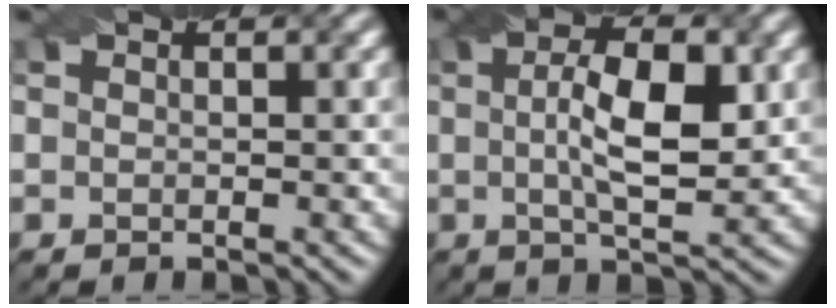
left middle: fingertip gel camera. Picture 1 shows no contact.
{"total": 6.6, "force": [0.9, 2.0, 6.3], "torque": [-0.102, 0.005, 0.013]}